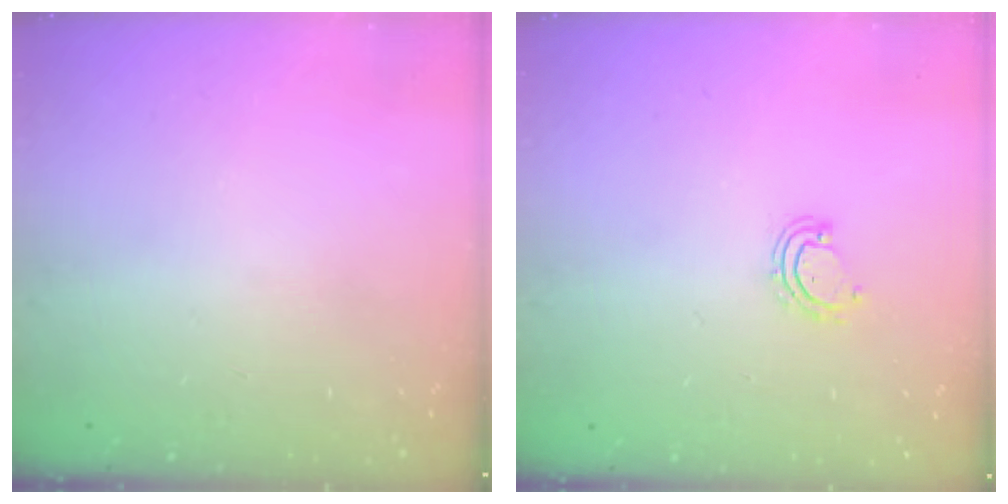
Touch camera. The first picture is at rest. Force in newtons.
{"total": 3.2, "press": 3.1, "slide": 0.2}